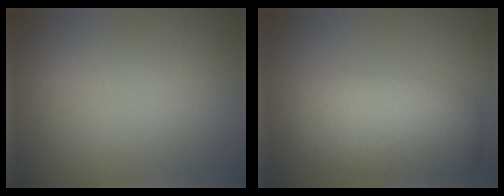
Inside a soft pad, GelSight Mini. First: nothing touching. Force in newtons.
{"total": 7.5, "press": 7.5, "slide": 0.2}